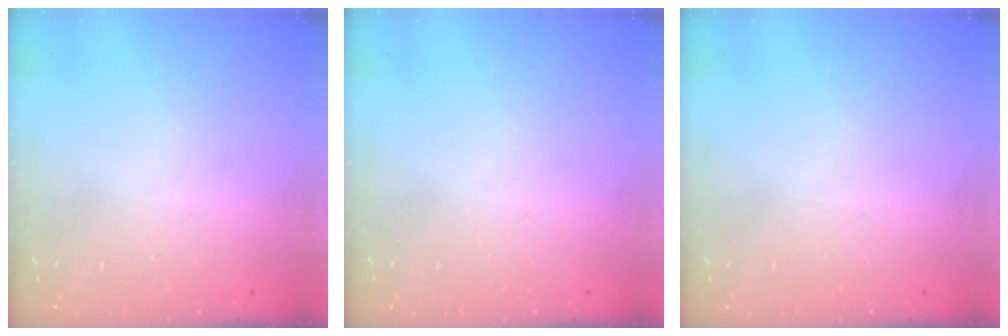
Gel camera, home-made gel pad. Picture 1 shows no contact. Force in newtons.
{"total": 0.0}
{"total": 0.0}